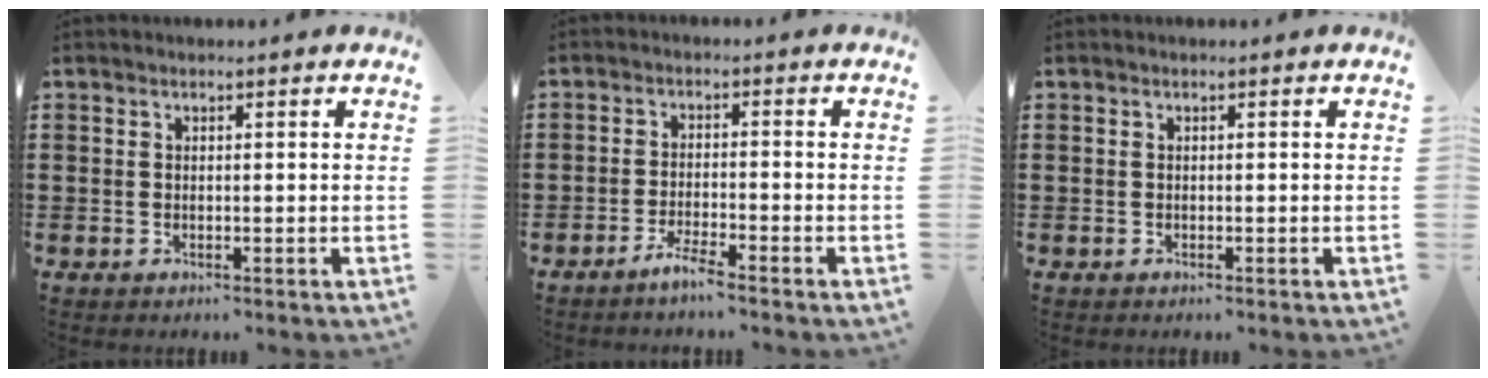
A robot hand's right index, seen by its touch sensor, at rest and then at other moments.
{"total": 2.9, "force": [-2.5, -0.2, 1.5], "torque": [-0.032, 0.001, -0.049]}
{"total": 0.0}